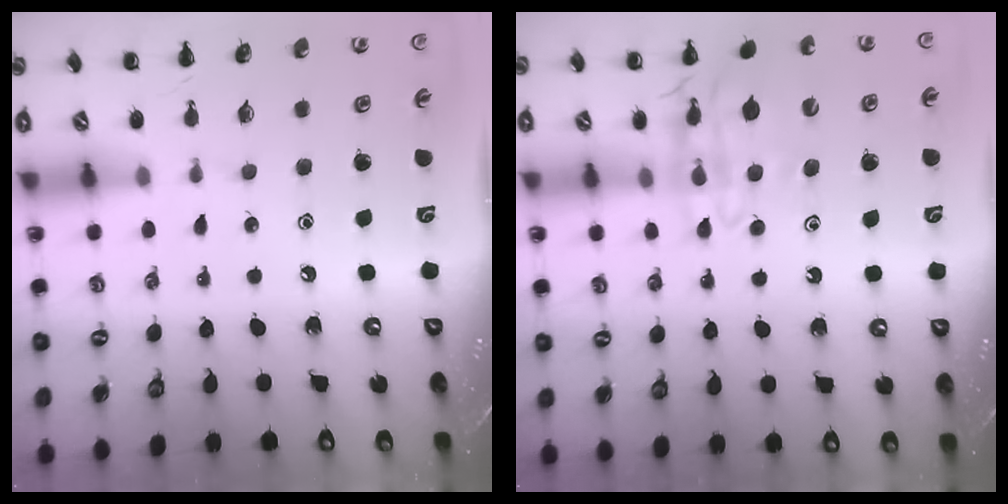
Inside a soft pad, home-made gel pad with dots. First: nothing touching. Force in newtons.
{"total": 12.2, "press": 11.9, "slide": 3.0}